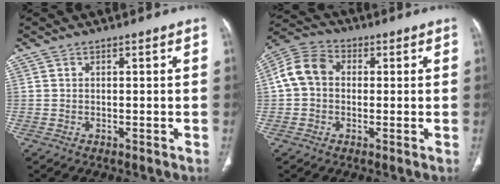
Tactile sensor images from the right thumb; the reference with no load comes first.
{"total": 8.8, "force": [0.6, 7.1, 5.3], "torque": [-0.098, 0.029, -0.001]}